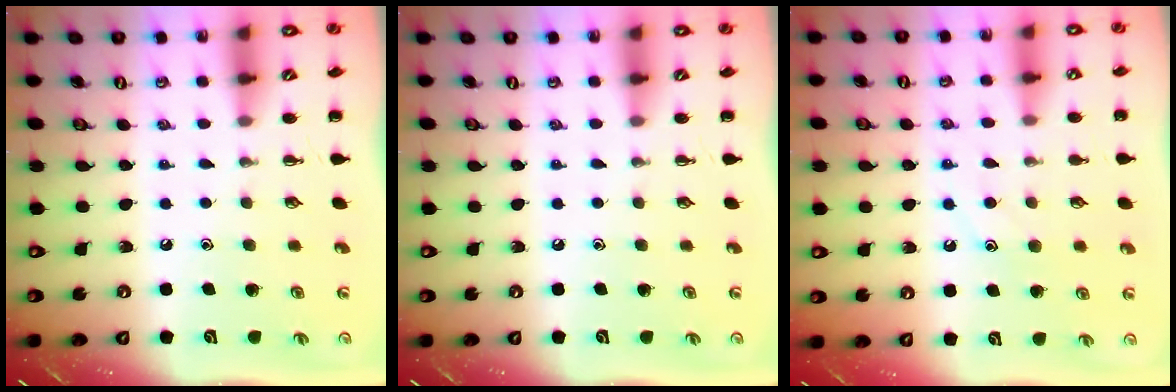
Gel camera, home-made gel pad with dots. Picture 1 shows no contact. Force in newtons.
{"total": 0.0}
{"total": 8.5, "press": 8.4, "slide": 1.1}